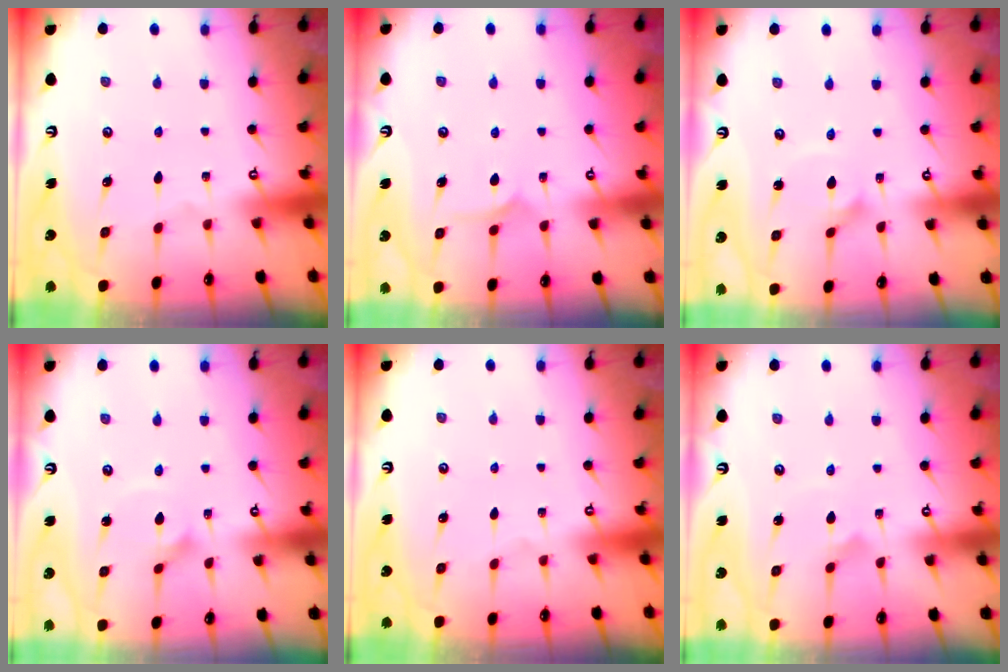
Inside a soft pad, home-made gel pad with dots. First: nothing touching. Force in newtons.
{"total": 5.9, "press": 5.9, "slide": 0.3}
{"total": 1.6, "press": 1.6, "slide": 0.3}
{"total": 1.6, "press": 1.6, "slide": 0.3}
{"total": 0.0}
{"total": 2.9, "press": 2.9, "slide": 0.2}